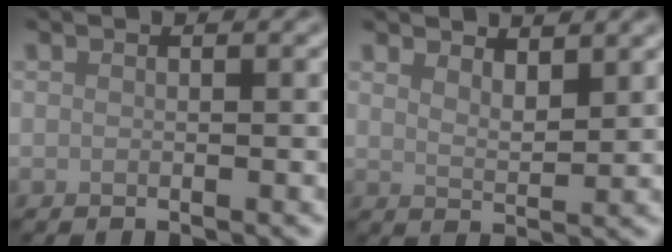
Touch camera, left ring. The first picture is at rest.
{"total": 2.5, "force": [2.0, 0.7, 1.3], "torque": [-0.022, -0.004, 0.035]}